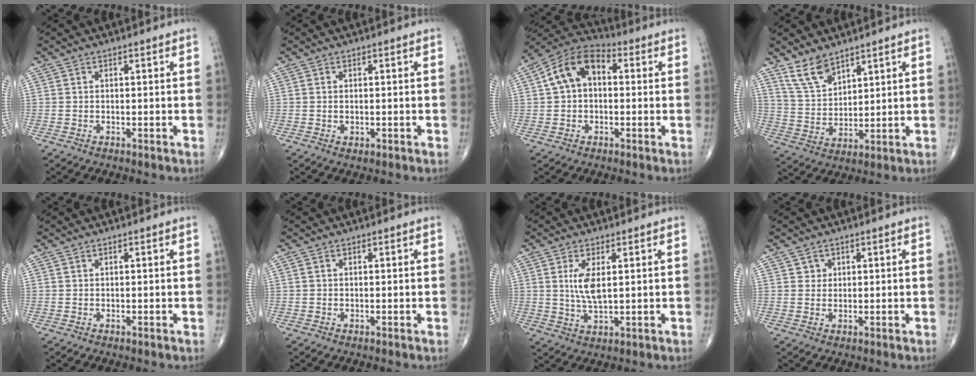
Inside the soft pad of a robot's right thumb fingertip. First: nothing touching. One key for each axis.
{"total": 1.2, "fx": -0.1, "fy": 0.8, "fz": 0.9, "tx": -0.018, "ty": -0.004, "tz": 0.000}
{"total": 10.8, "fx": 1.5, "fy": 7.3, "fz": 7.8, "tx": -0.130, "ty": 0.033, "tz": 0.011}
{"total": 7.7, "fx": 5.9, "fy": 3.5, "fz": 3.6, "tx": -0.056, "ty": -0.033, "tz": 0.127}
{"total": 0.0}
{"total": 0.0}
{"total": 5.5, "fx": 1.3, "fy": 2.0, "fz": 4.9, "tx": -0.103, "ty": -0.013, "tz": 0.033}
{"total": 1.8, "fx": 0.9, "fy": 1.5, "fz": 0.3, "tx": 0.010, "ty": -0.004, "tz": 0.011}